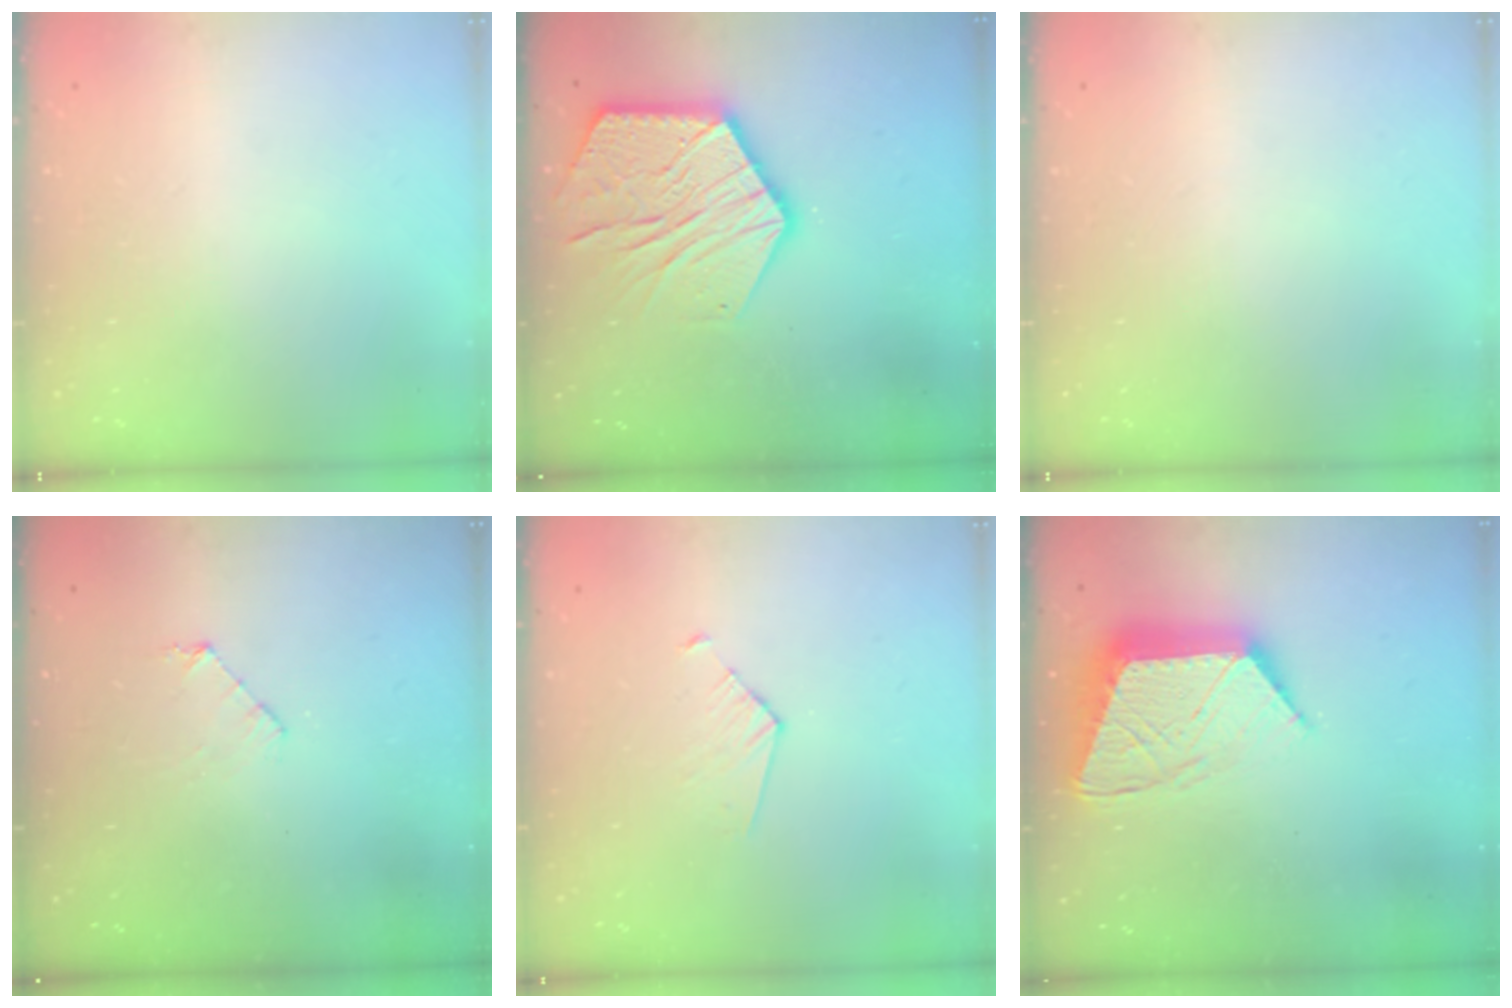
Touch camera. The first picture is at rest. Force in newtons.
{"total": 17.7, "press": 17.7, "slide": 1.5}
{"total": 0.0}
{"total": 6.2, "press": 6.1, "slide": 0.6}
{"total": 3.8, "press": 3.8, "slide": 0.3}
{"total": 15.4, "press": 15.3, "slide": 1.2}